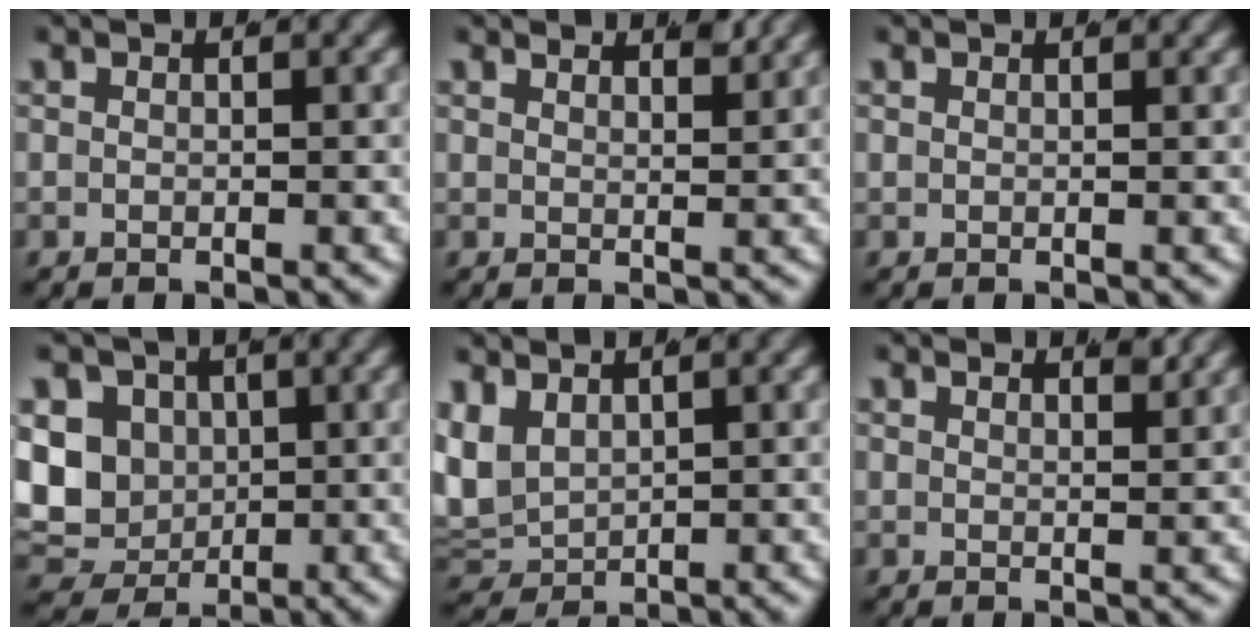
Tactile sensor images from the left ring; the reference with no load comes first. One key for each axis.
{"total": 2.0, "fx": 1.9, "fy": -0.2, "fz": 0.6, "tx": -0.004, "ty": -0.009, "tz": 0.035}
{"total": 0.6, "fx": 0.5, "fy": 0.0, "fz": 0.1, "tx": 0.001, "ty": -0.002, "tz": 0.009}
{"total": 11.9, "fx": -0.2, "fy": 10.9, "fz": 4.6, "tx": -0.121, "ty": -0.034, "tz": -0.003}
{"total": 6.6, "fx": 0.4, "fy": 5.9, "fz": 2.9, "tx": -0.113, "ty": -0.027, "tz": 0.017}
{"total": 1.7, "fx": 1.6, "fy": -0.3, "fz": 0.6, "tx": -0.002, "ty": -0.008, "tz": 0.030}